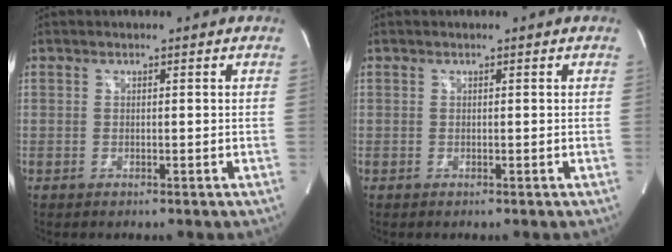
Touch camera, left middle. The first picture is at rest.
{"total": 0.0}